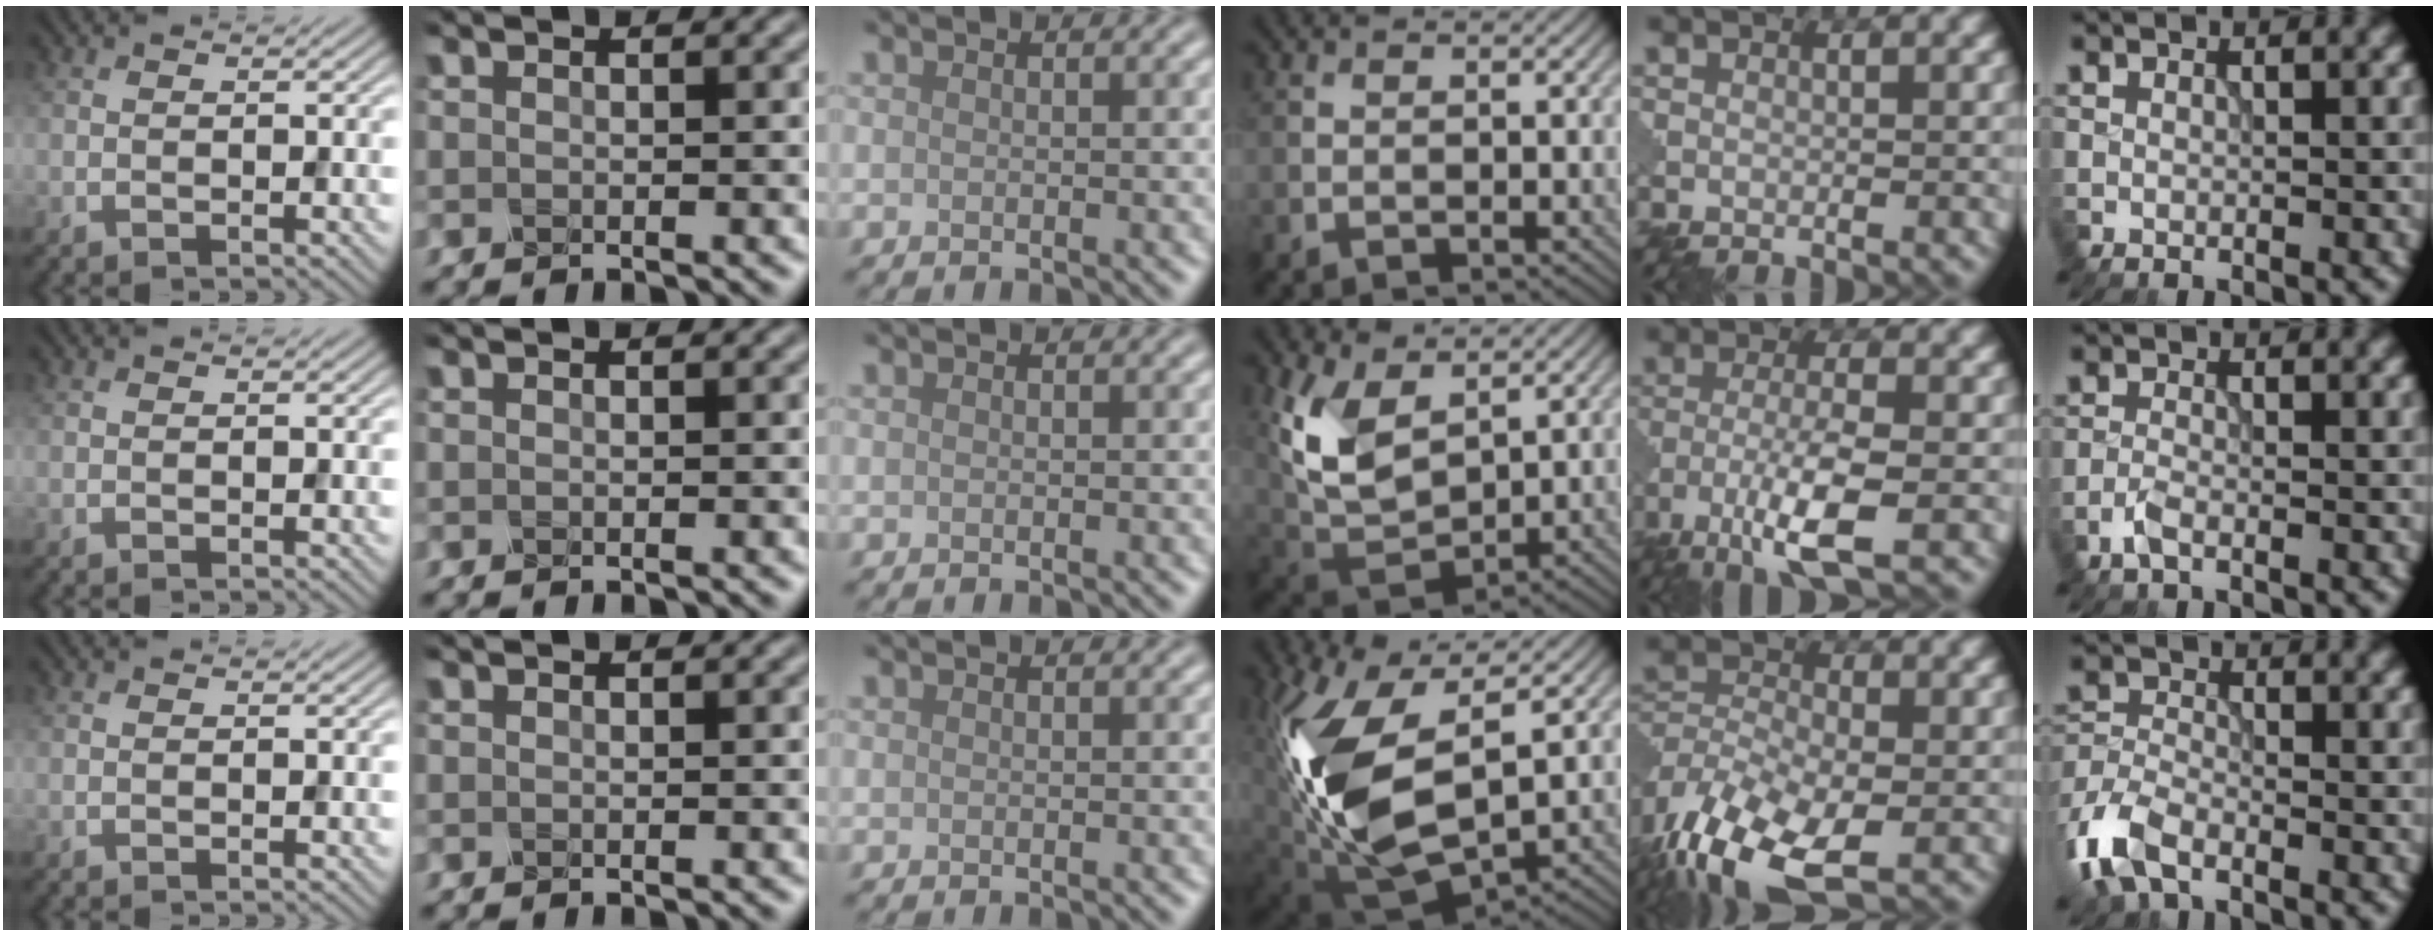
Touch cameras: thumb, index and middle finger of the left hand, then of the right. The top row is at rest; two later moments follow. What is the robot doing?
{"motion": "squeeze", "object": "clothespin"}